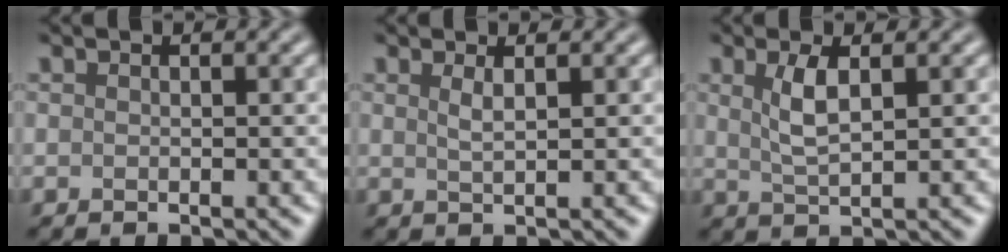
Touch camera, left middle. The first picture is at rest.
{"total": 1.4, "force": [0.7, 0.4, 1.2], "torque": [-0.017, 0.001, 0.009]}
{"total": 2.7, "force": [1.0, 0.9, 2.4], "torque": [-0.051, -0.001, 0.020]}